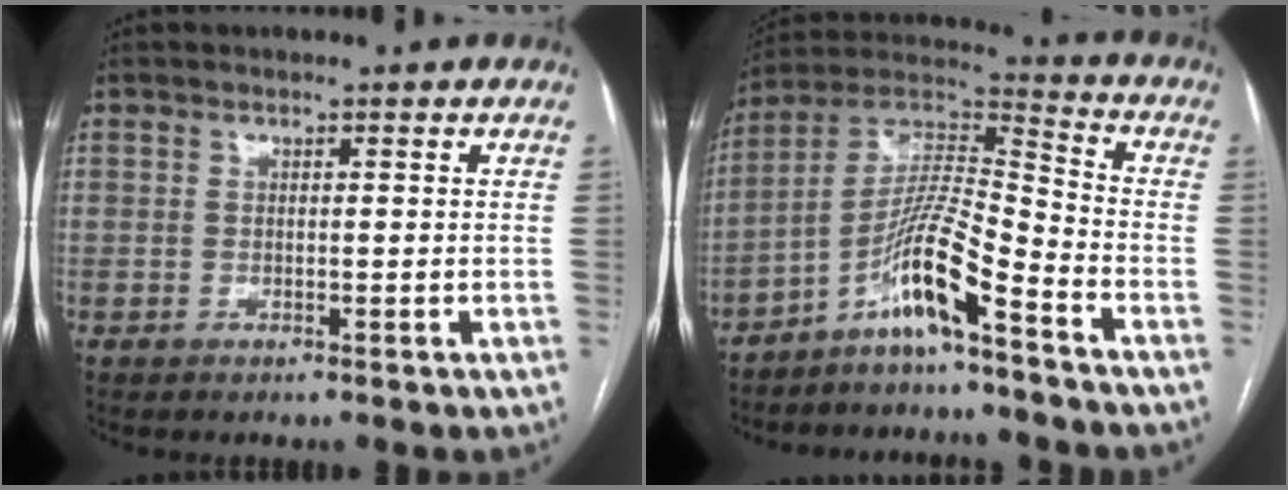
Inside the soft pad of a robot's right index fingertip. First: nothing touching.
{"total": 11.1, "force": [-7.1, 0.2, 8.5], "torque": [-0.170, 0.012, -0.137]}